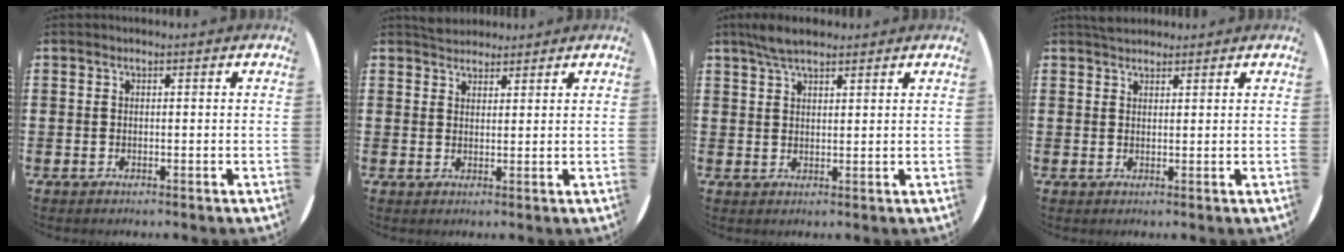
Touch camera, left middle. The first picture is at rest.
{"total": 2.5, "force": [2.3, 0.9, 0.0], "torque": [0.004, 0.003, 0.044]}
{"total": 4.3, "force": [3.4, 1.3, 2.3], "torque": [-0.051, 0.005, 0.062]}
{"total": 1.9, "force": [1.8, 0.7, 0.3], "torque": [0.000, 0.002, 0.033]}